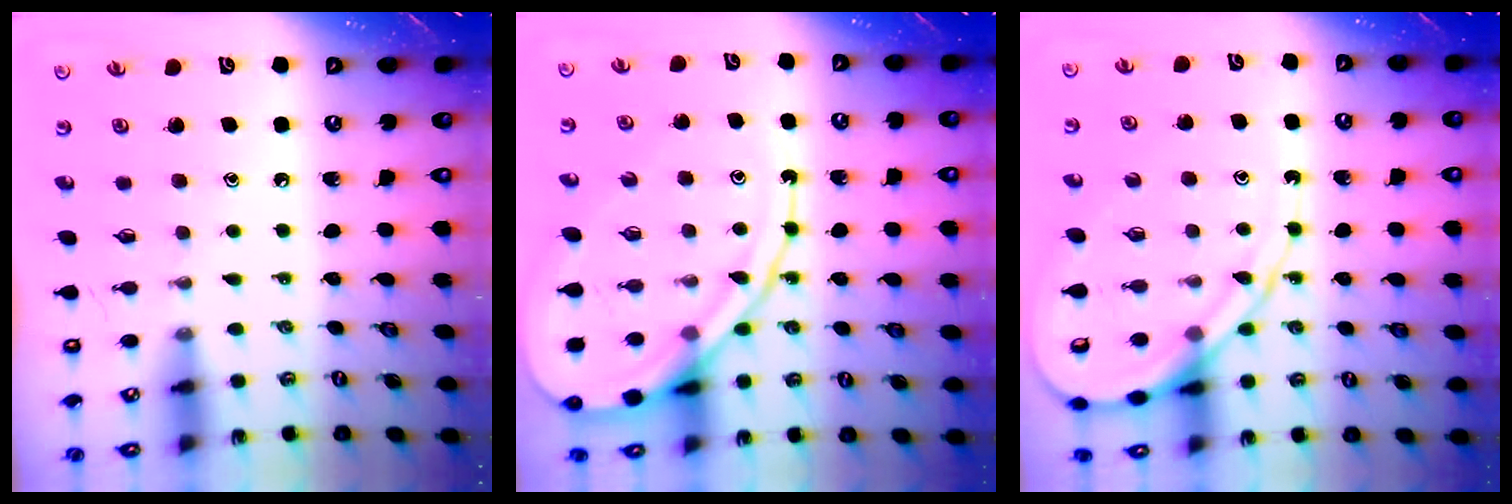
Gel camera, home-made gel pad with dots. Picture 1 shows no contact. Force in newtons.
{"total": 15.4, "press": 15.3, "slide": 1.6}
{"total": 11.9, "press": 11.9, "slide": 1.1}